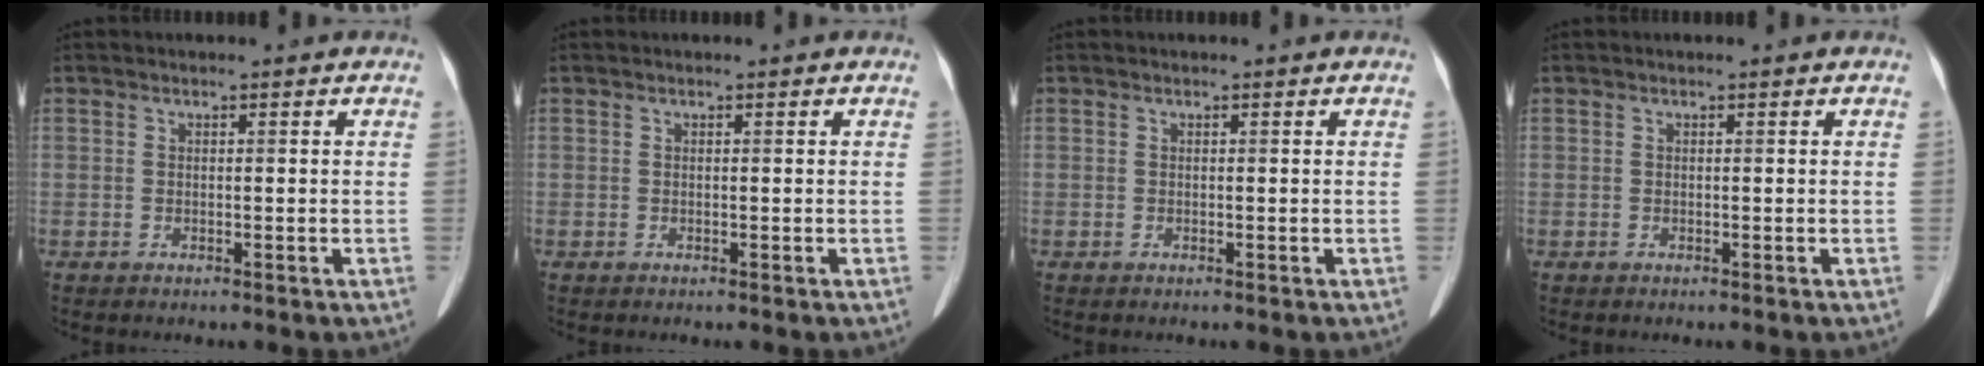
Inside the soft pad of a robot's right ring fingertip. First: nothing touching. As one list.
[{"total": 0.0}, {"total": 0.0}, {"total": 0.0}]